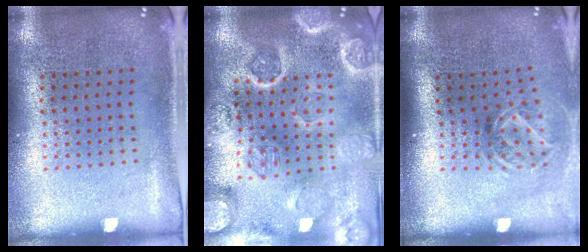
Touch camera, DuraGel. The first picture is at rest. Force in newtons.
{"total": 4.6, "press": 4.1, "slide": 2.0}
{"total": 2.0, "press": 1.3, "slide": 1.4}